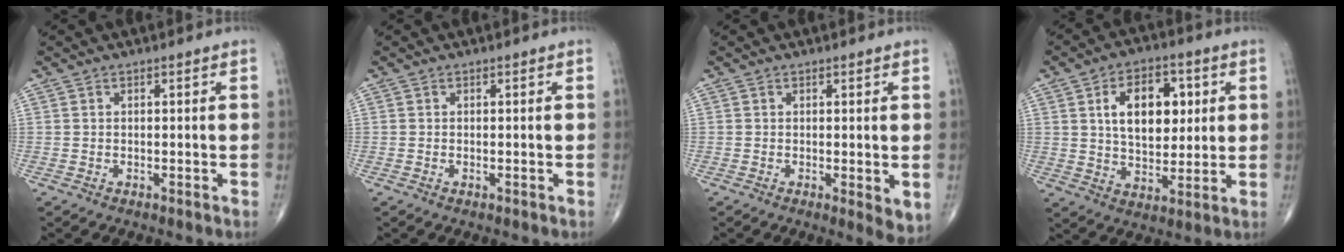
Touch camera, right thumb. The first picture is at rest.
{"total": 0.0}
{"total": 3.6, "force": [-0.2, 1.3, 3.4], "torque": [-0.047, -0.013, -0.004]}
{"total": 13.2, "force": [3.3, 8.1, 9.9], "torque": [-0.120, -0.006, 0.056]}